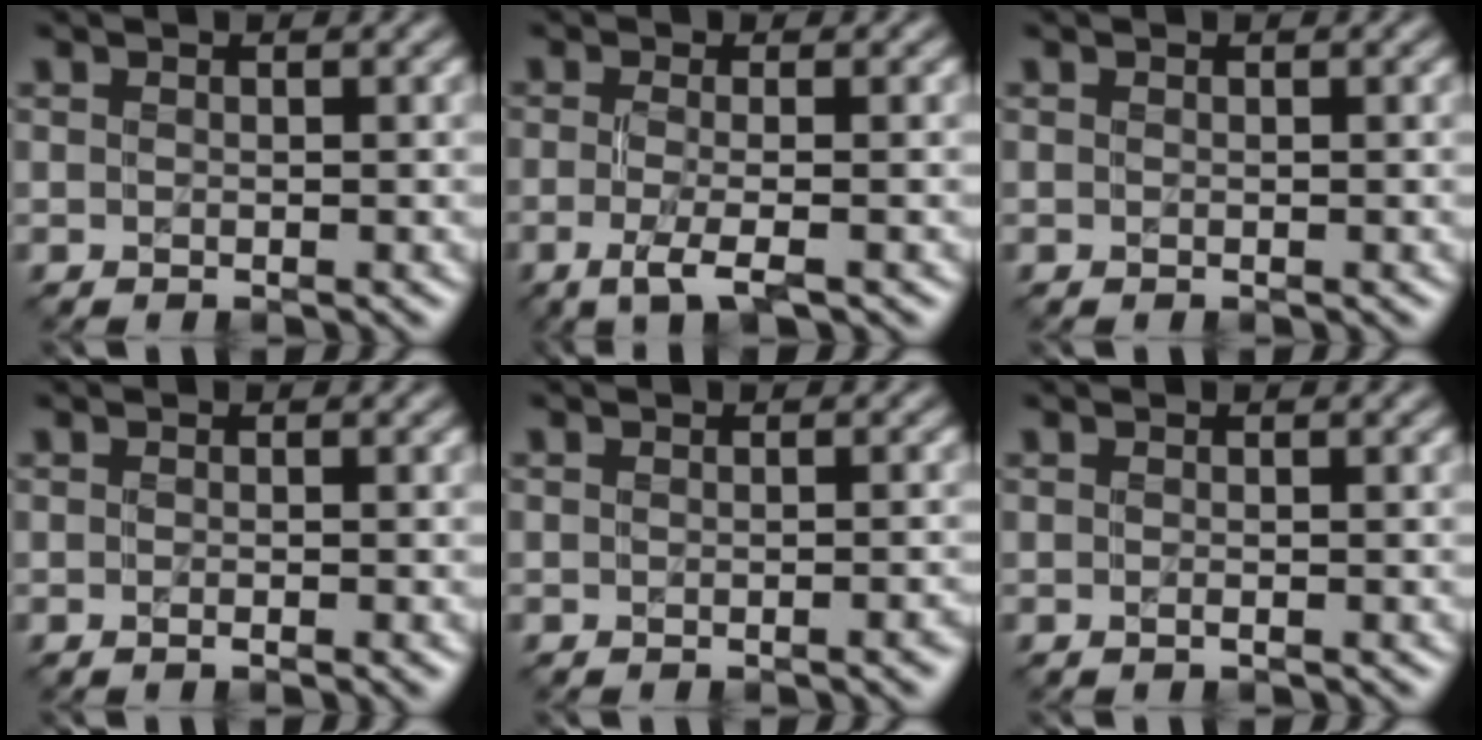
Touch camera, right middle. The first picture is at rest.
{"total": 3.4, "force": [-1.3, 0.9, 3.0], "torque": [-0.056, -0.010, -0.031]}
{"total": 0.0}
{"total": 1.2, "force": [-0.3, 0.3, 1.1], "torque": [-0.010, -0.003, -0.007]}
{"total": 1.1, "force": [-0.5, 0.2, 1.0], "torque": [-0.010, 0.000, -0.007]}
{"total": 0.7, "force": [-0.2, 0.3, 0.6], "torque": [-0.008, -0.003, -0.005]}